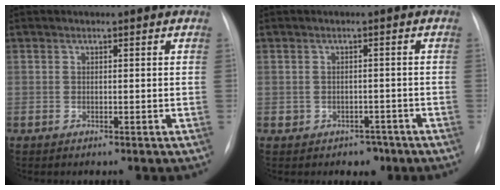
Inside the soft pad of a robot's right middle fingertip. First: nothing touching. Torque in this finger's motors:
{"motor_torque": [0.13, -0.12, 0.00, 0.00]}